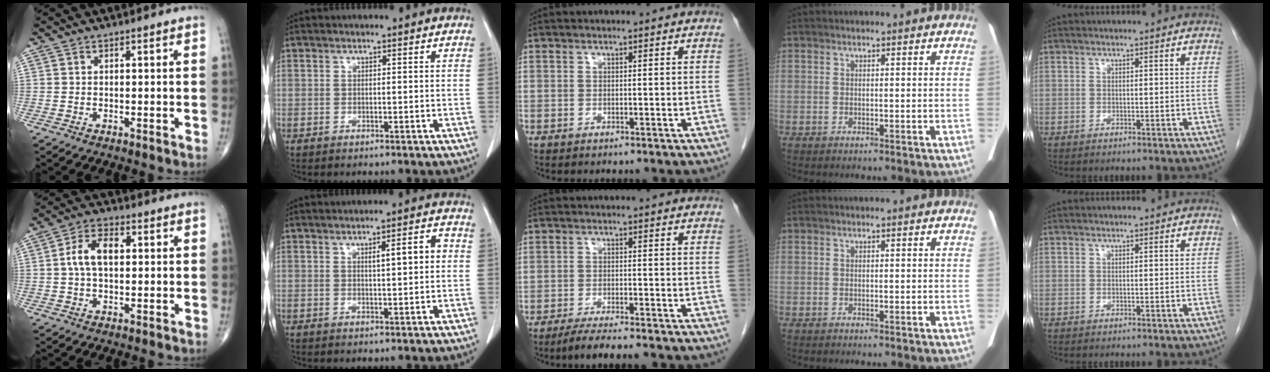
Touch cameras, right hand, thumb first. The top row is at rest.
{"thumb": {"total": 7.3, "force": [0.9, 4.2, 5.9], "torque": [-0.110, 0.016, 0.011]}, "index": {"total": 4.0, "force": [0.8, 0.7, 3.9], "torque": [-0.059, 0.008, 0.012]}, "middle": {"total": 7.2, "force": [-6.1, 0.4, 3.8], "torque": [-0.052, -0.014, -0.095]}}